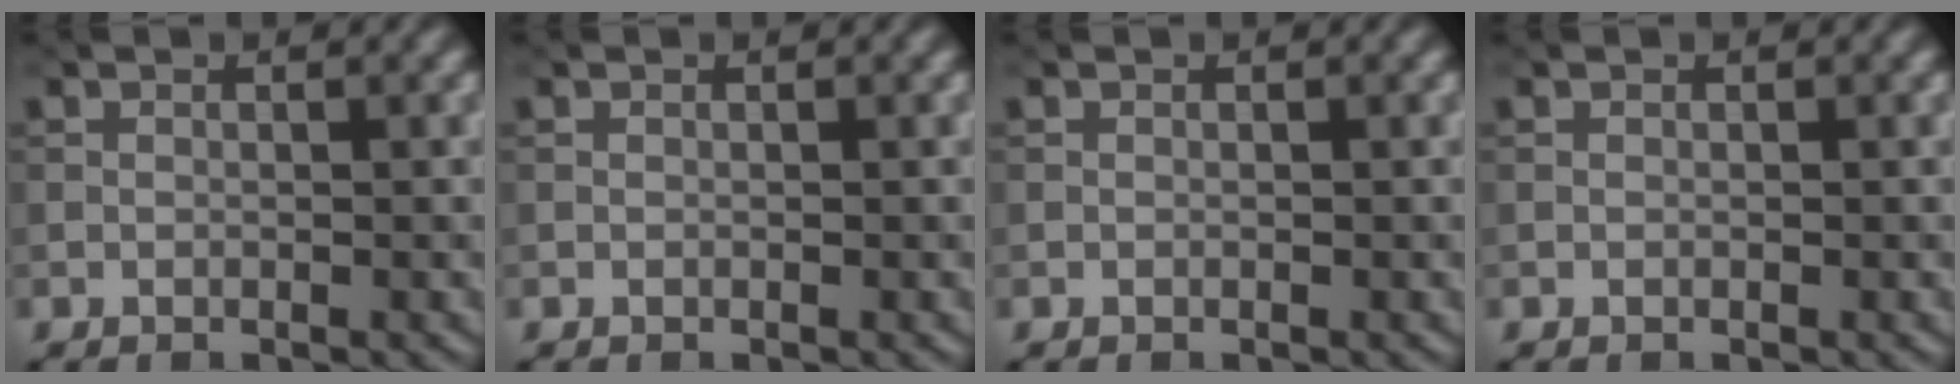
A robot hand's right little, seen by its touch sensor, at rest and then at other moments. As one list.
[{"total": 0.0}, {"total": 0.0}, {"total": 0.0}]